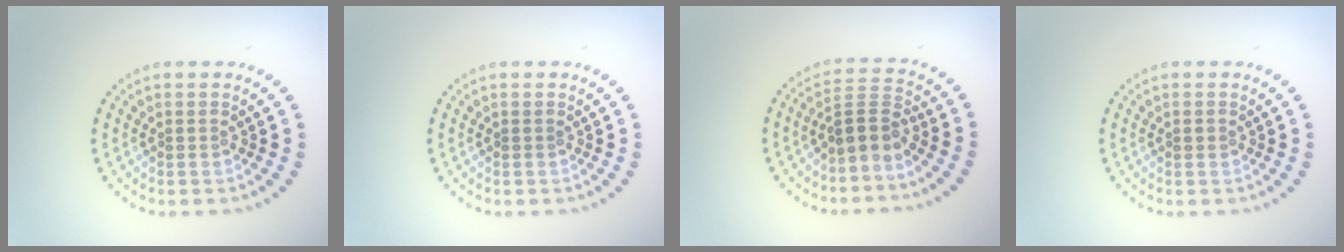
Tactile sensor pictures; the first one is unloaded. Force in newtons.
{"total": 0.0}
{"total": 2.8, "press": 2.1, "slide": 1.9}
{"total": 0.6, "press": 0.6, "slide": 0.1}